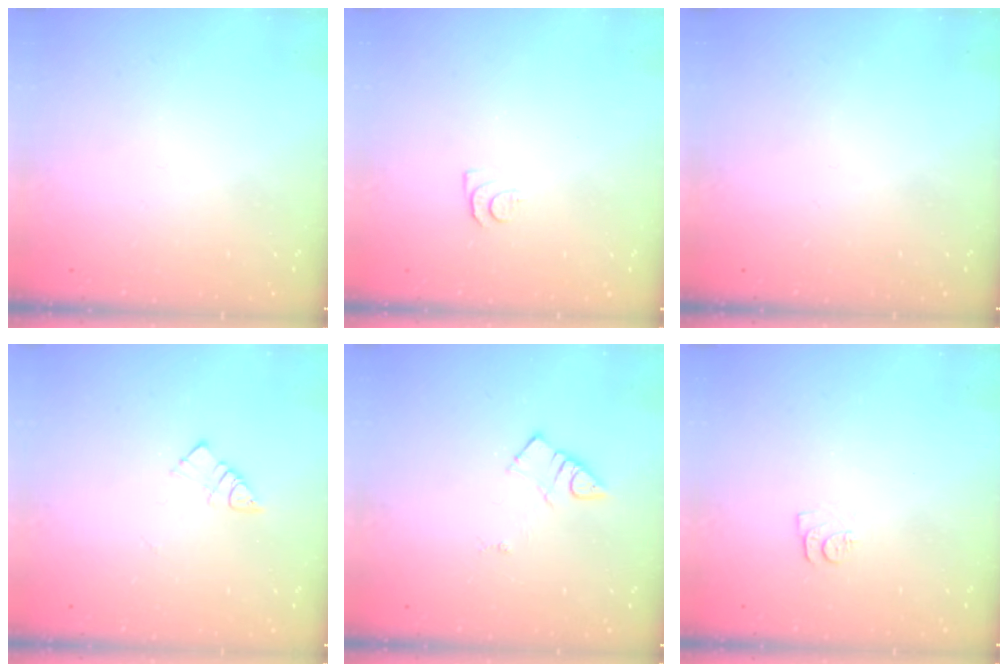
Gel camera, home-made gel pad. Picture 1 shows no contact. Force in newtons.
{"total": 4.4, "press": 4.4, "slide": 0.6}
{"total": 0.0}
{"total": 5.6, "press": 5.6, "slide": 0.2}
{"total": 4.2, "press": 4.1, "slide": 0.6}
{"total": 5.2, "press": 5.2, "slide": 0.7}